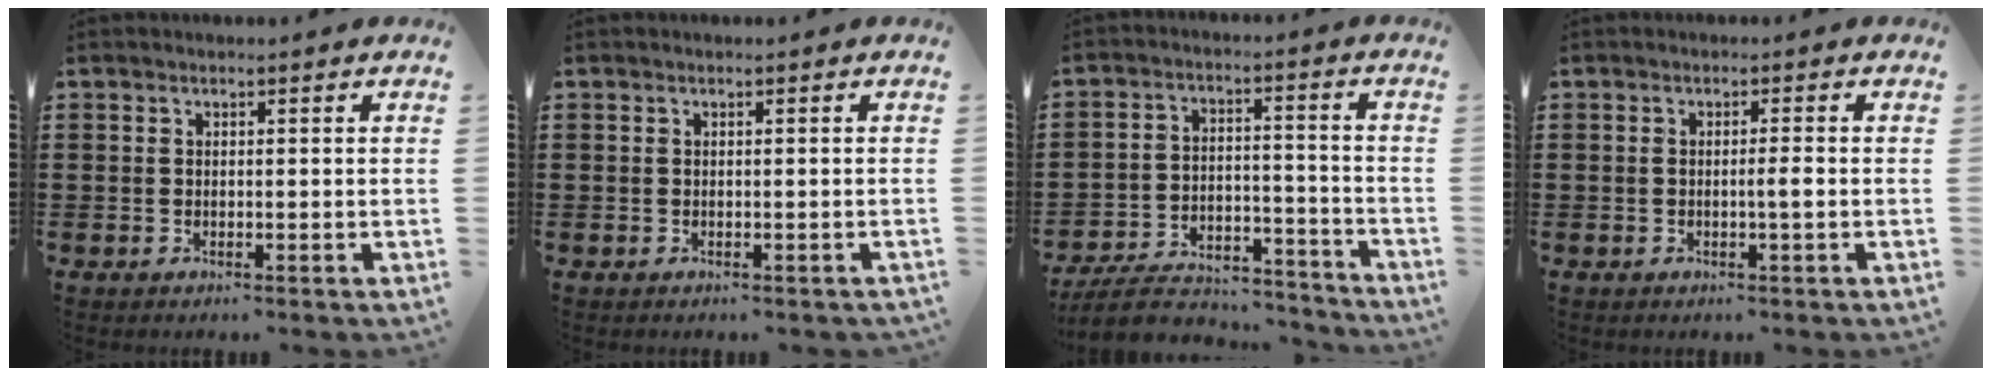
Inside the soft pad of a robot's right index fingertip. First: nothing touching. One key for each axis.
{"total": 0.0}
{"total": 7.0, "fx": -6.4, "fy": 1.5, "fz": 2.1, "tx": -0.042, "ty": 0.014, "tz": -0.124}
{"total": 1.9, "fx": -0.4, "fy": -0.1, "fz": 1.8, "tx": -0.034, "ty": -0.003, "tz": -0.009}